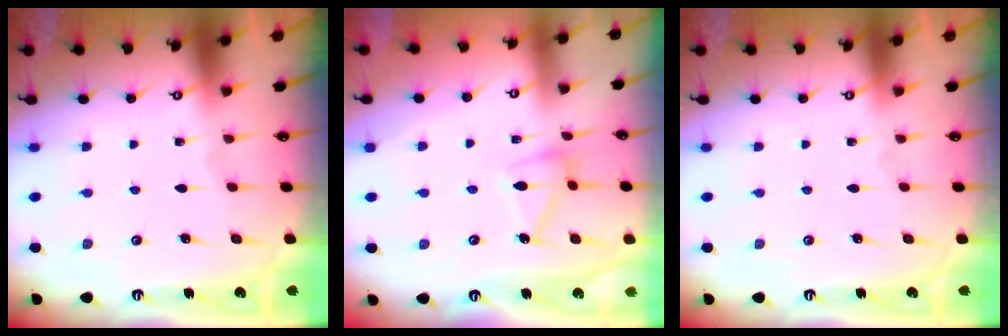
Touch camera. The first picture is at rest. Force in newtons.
{"total": 11.0, "press": 11.0, "slide": 0.5}
{"total": 0.0}